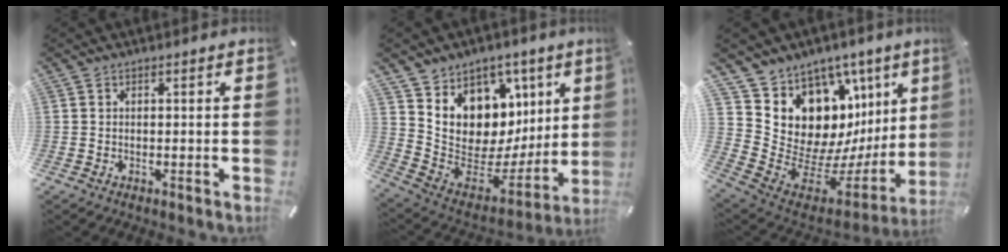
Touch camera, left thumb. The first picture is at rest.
{"total": 10.1, "force": [4.2, 9.0, 1.8], "torque": [-0.012, -0.088, 0.093]}
{"total": 15.5, "force": [6.6, 12.6, 6.0], "torque": [-0.058, -0.114, 0.159]}